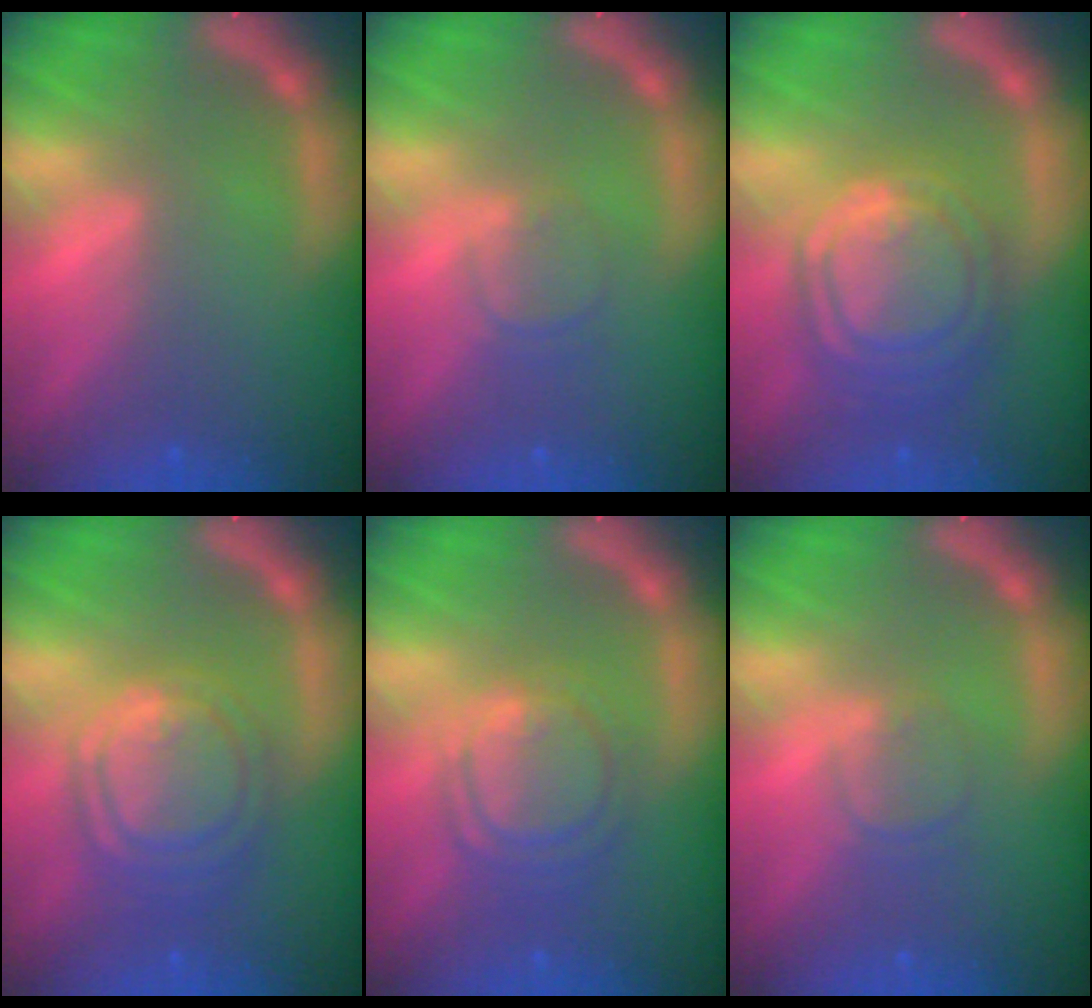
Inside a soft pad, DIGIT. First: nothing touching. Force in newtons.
{"total": 1.9}
{"total": 9.1}
{"total": 7.6}
{"total": 5.6}
{"total": 1.9}